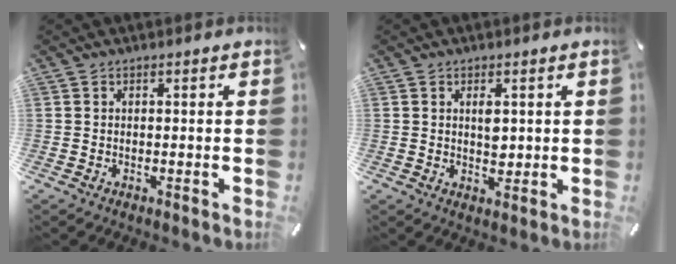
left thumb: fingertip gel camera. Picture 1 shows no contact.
{"total": 3.1, "force": [0.8, 1.9, 2.3], "torque": [-0.033, -0.002, 0.010]}